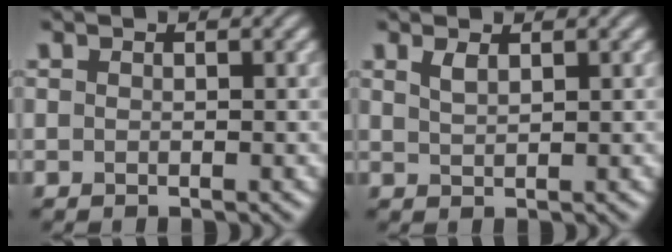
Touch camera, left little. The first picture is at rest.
{"total": 1.2, "force": [0.9, 0.4, 0.7], "torque": [-0.018, 0.001, 0.019]}